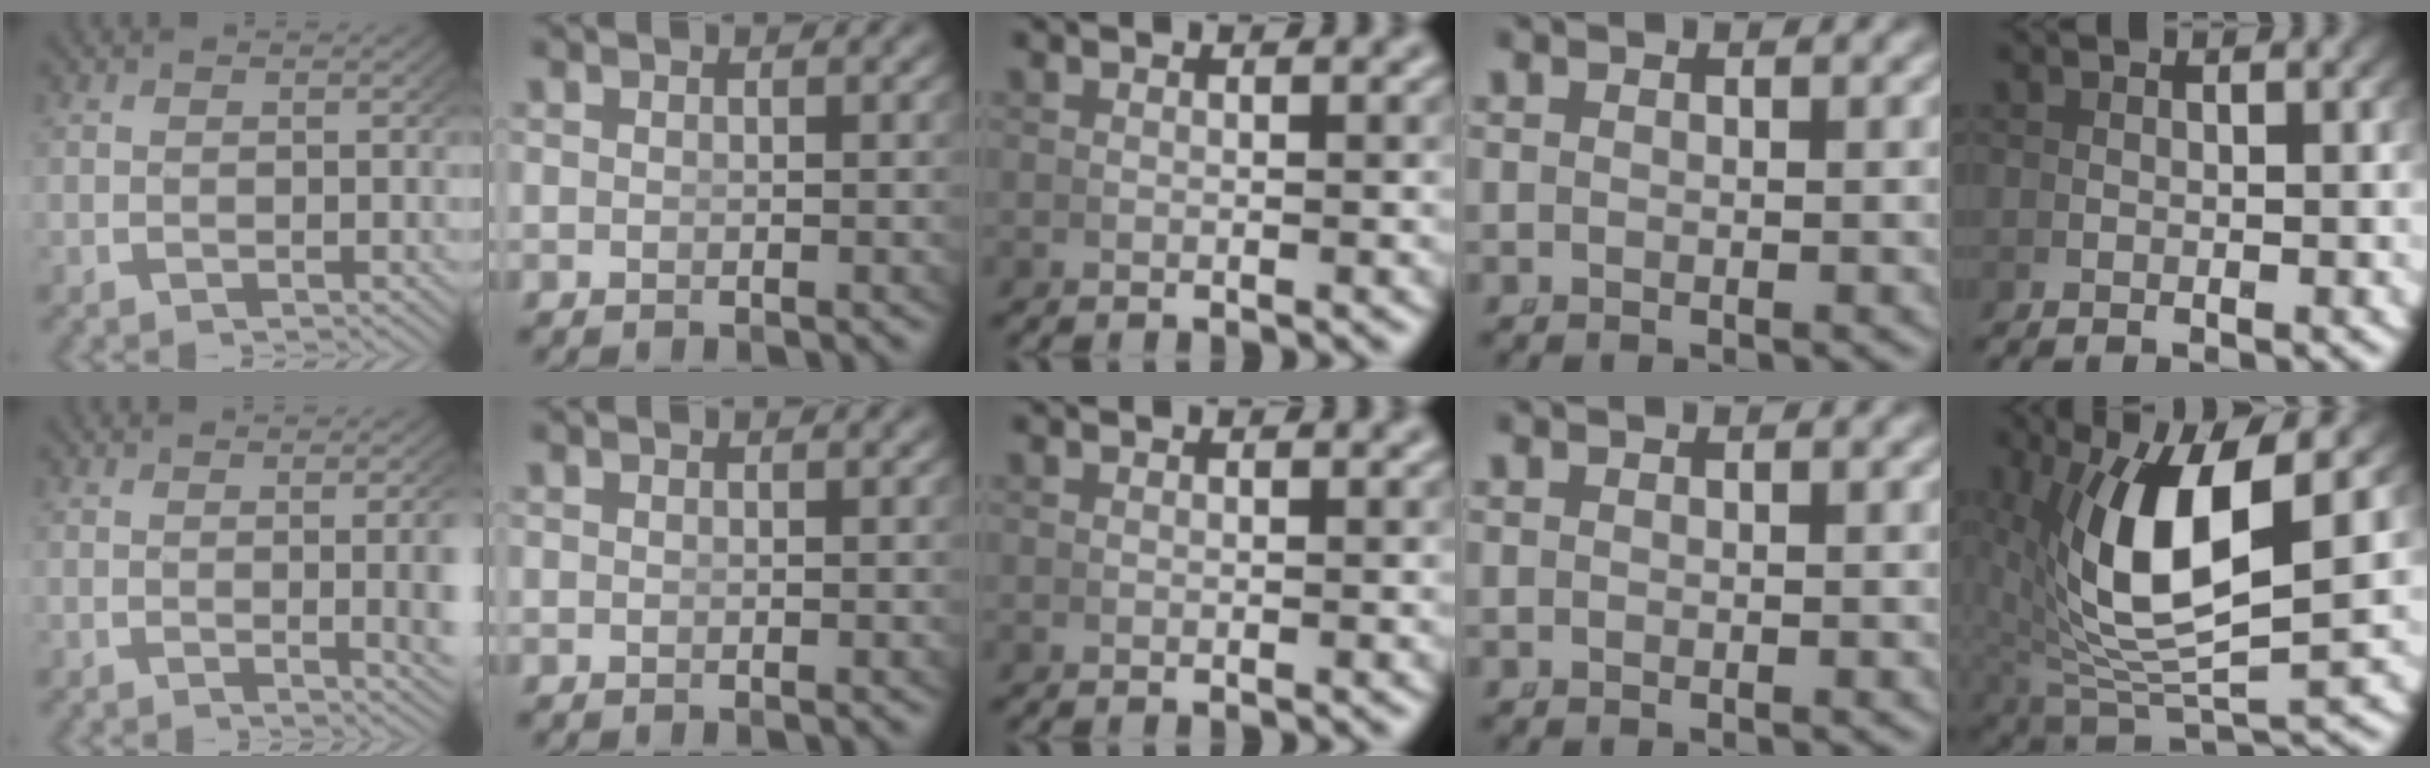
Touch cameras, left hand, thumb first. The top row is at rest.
{"thumb": {"total": 4.0, "force": [0.1, 0.9, 3.9], "torque": [-0.046, -0.004, 0.002]}, "little": {"total": 11.2, "force": [0.9, 5.6, 9.6], "torque": [-0.191, -0.027, 0.044]}}